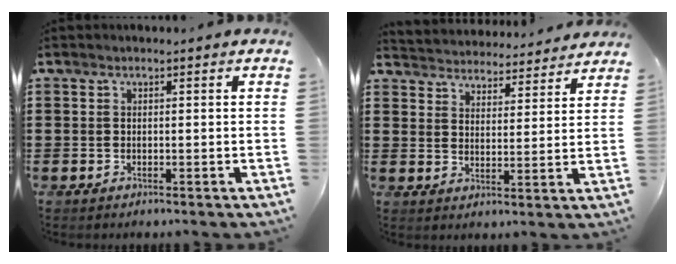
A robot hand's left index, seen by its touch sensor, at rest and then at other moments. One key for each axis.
{"total": 4.1, "fx": 4.0, "fy": 0.0, "fz": -0.7, "tx": -0.010, "ty": -0.032, "tz": 0.068}